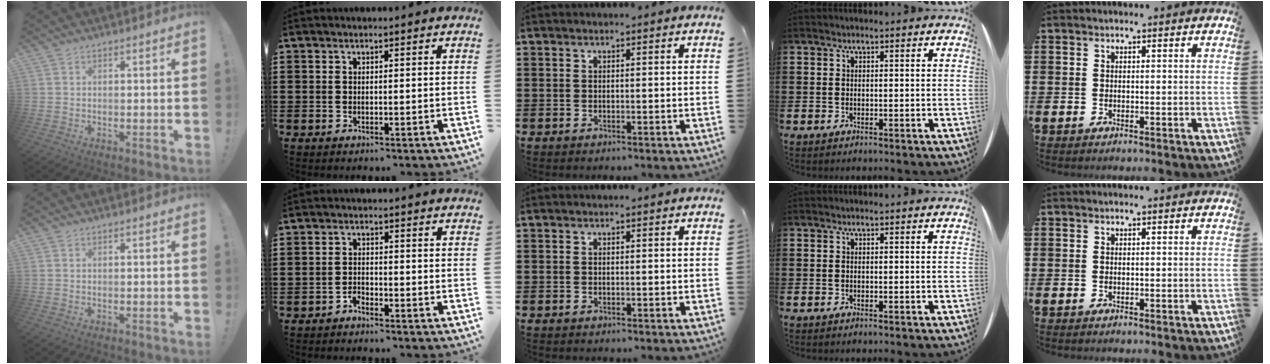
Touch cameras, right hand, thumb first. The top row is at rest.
{"index": {"total": 1.6, "force": [-1.5, 0.4, 0.2], "torque": [-0.009, 0.003, -0.032]}}